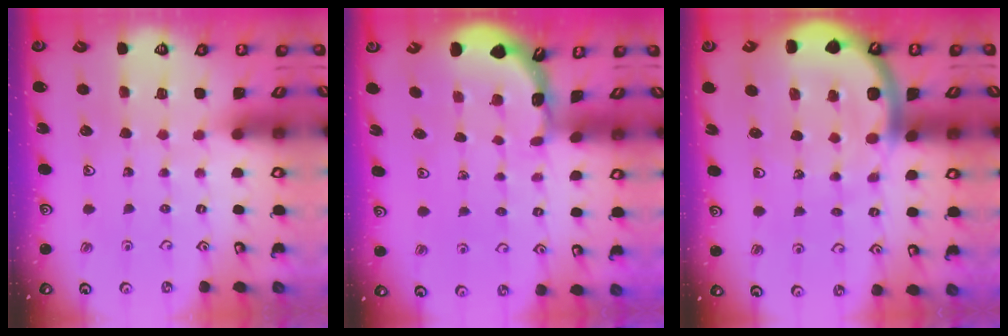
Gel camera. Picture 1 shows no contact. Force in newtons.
{"total": 1.8, "press": 1.8, "slide": 0.2}
{"total": 11.7, "press": 11.6, "slide": 1.4}